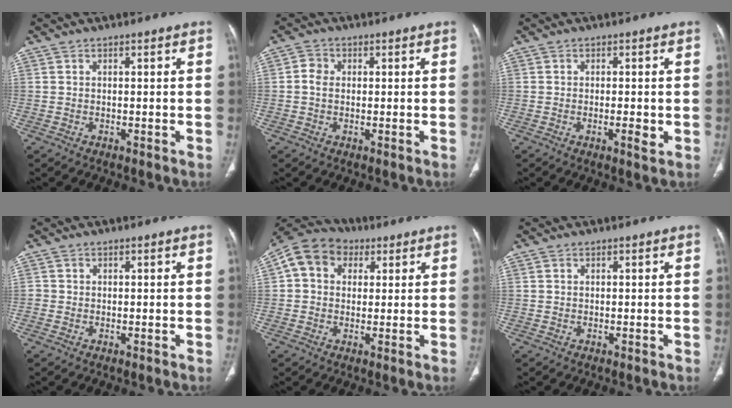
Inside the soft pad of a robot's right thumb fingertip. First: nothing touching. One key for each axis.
{"total": 2.6, "fx": 0.1, "fy": 2.2, "fz": 1.5, "tx": -0.024, "ty": 0.007, "tz": -0.002}
{"total": 2.7, "fx": -0.5, "fy": 0.7, "fz": 2.5, "tx": -0.039, "ty": -0.004, "tz": -0.007}
{"total": 0.8, "fx": -0.1, "fy": 0.8, "fz": 0.1, "tx": 0.006, "ty": 0.004, "tz": -0.003}
{"total": 10.0, "fx": 2.6, "fy": 8.2, "fz": 5.1, "tx": -0.077, "ty": 0.018, "tz": 0.034}
{"total": 0.0}